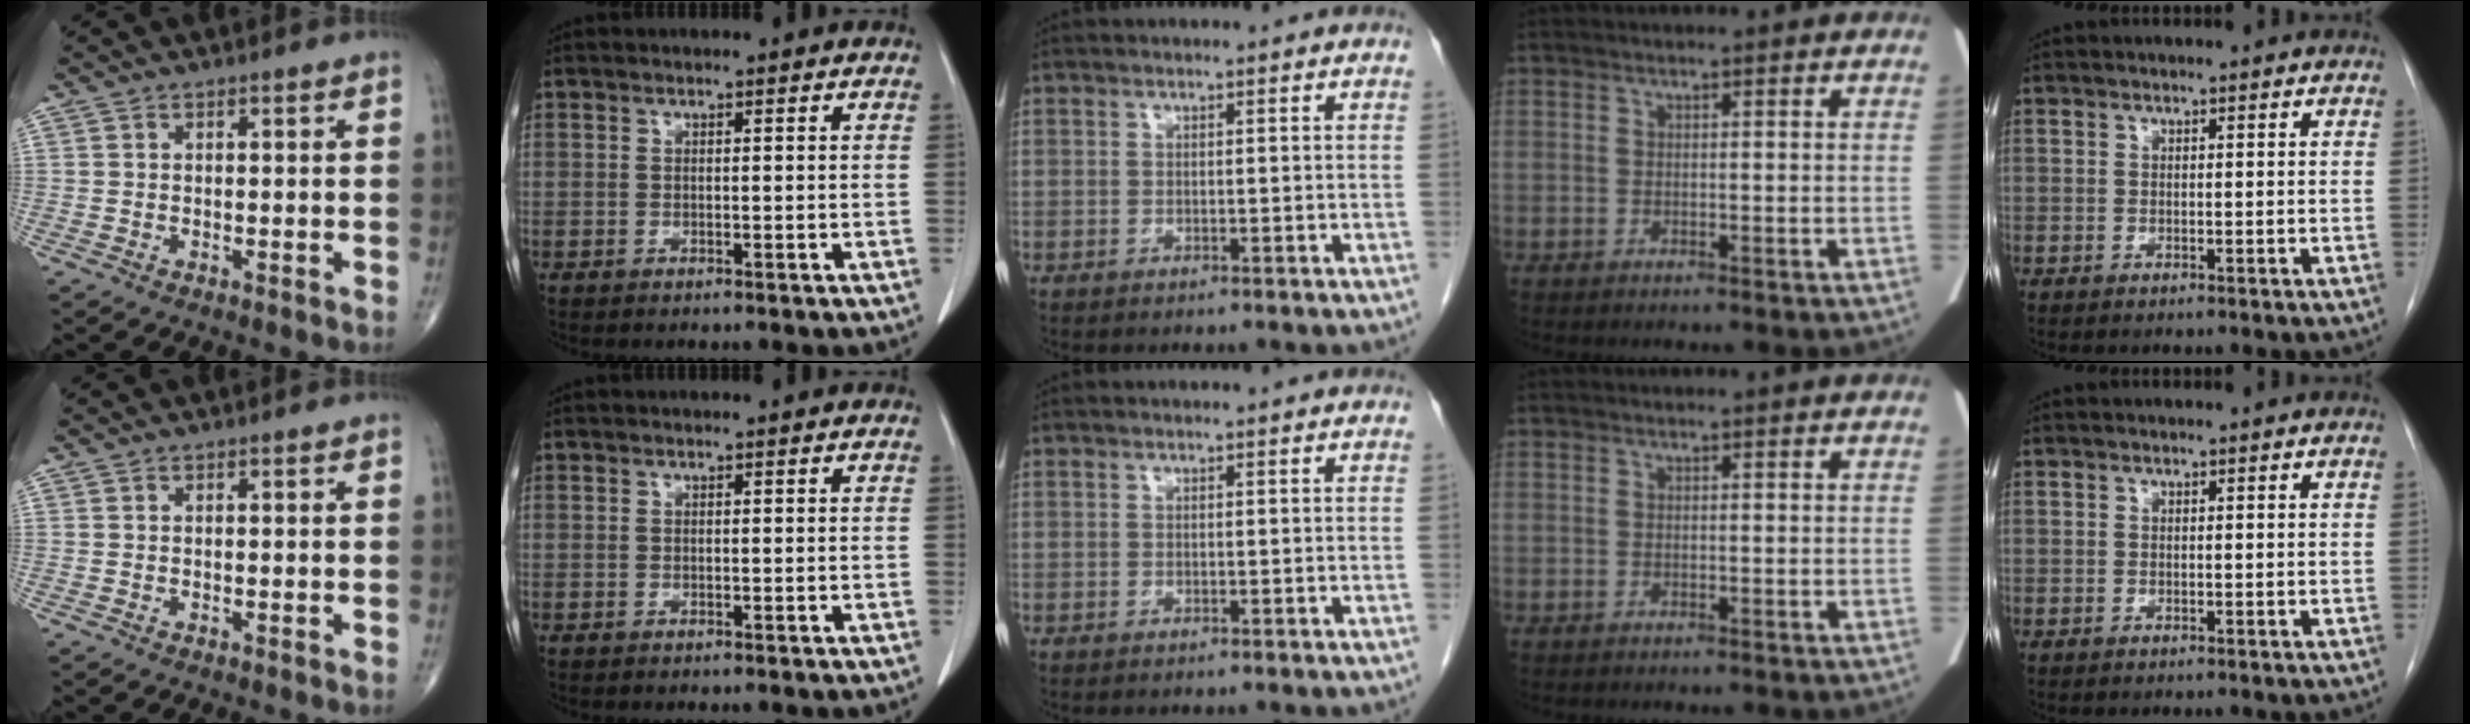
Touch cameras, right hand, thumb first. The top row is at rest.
{}